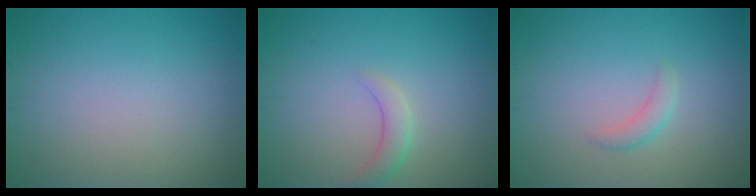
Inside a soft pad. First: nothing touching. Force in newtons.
{"total": 1.8, "press": 1.8, "slide": 0.1}
{"total": 1.3, "press": 1.3, "slide": 0.1}